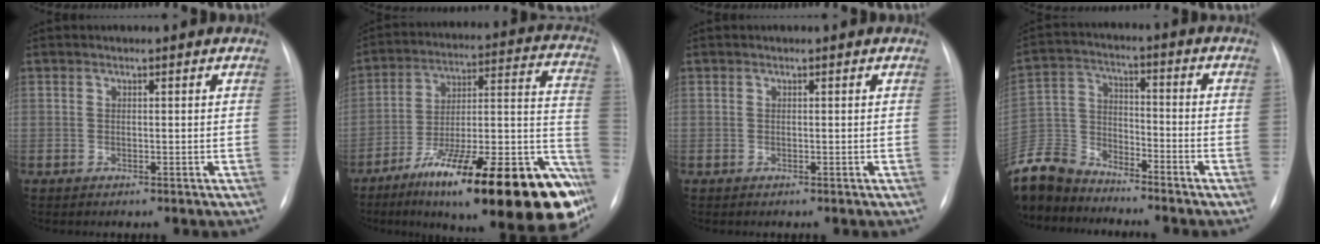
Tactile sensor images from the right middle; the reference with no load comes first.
{"total": 30.9, "force": [-18.3, 6.0, 24.2], "torque": [-0.257, 0.013, -0.276]}
{"total": 0.0}
{"total": 11.5, "force": [-10.9, 3.2, 2.0], "torque": [-0.052, 0.005, -0.213]}